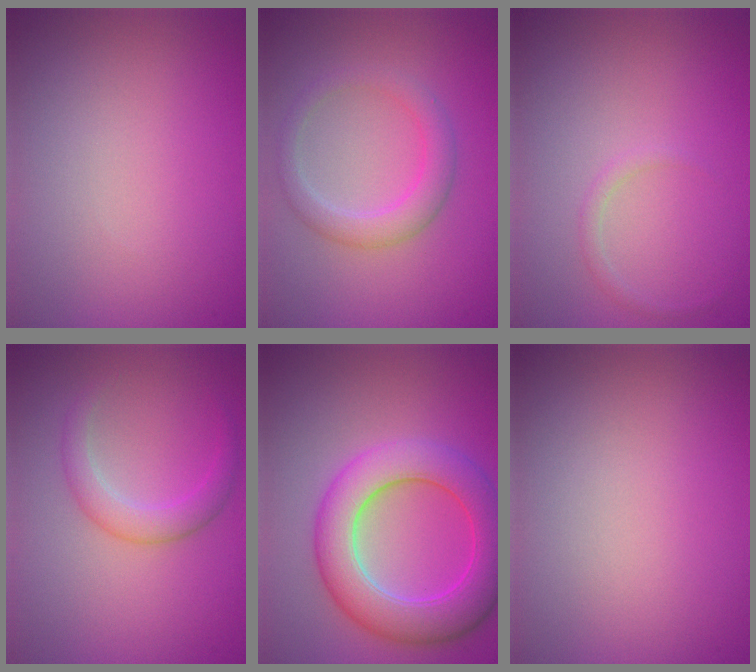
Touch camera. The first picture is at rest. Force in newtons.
{"total": 2.9, "press": 2.9, "slide": 0.4}
{"total": 0.8, "press": 0.8, "slide": 0.1}
{"total": 2.5, "press": 2.5, "slide": 0.1}
{"total": 7.5, "press": 7.5, "slide": 0.2}
{"total": 0.0}